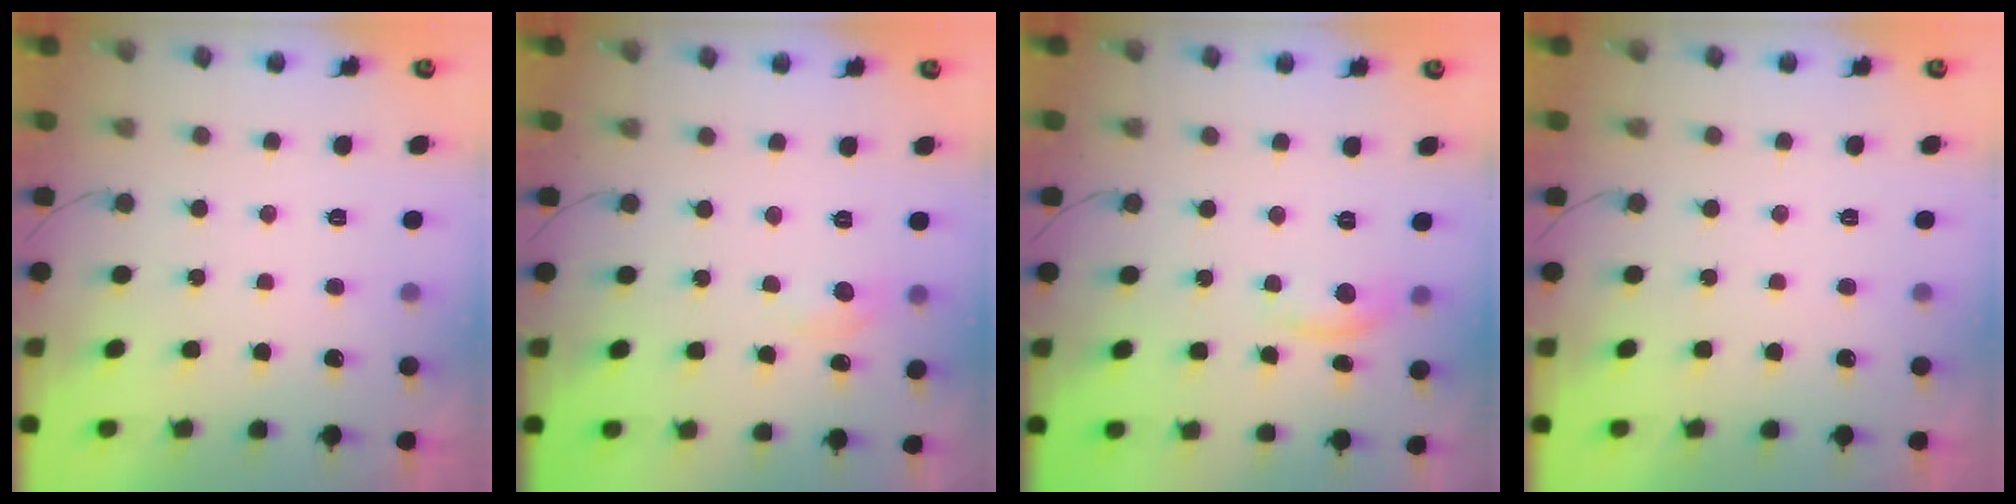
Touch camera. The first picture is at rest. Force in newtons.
{"total": 5.6, "press": 5.5, "slide": 0.8}
{"total": 5.2, "press": 5.2, "slide": 0.5}
{"total": 0.0}